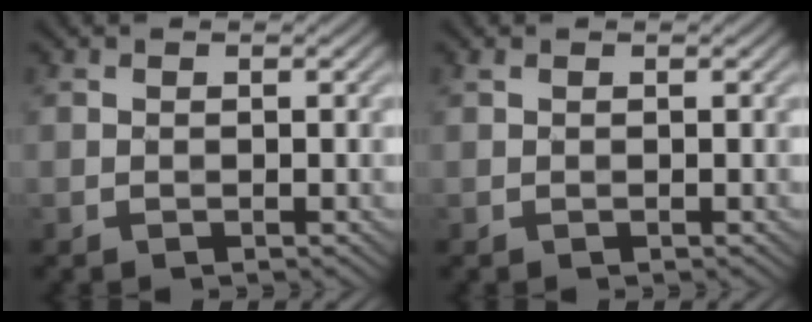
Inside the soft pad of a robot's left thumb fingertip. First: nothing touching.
{"total": 0.6, "force": [0.3, 0.2, 0.5], "torque": [-0.012, 0.003, 0.006]}